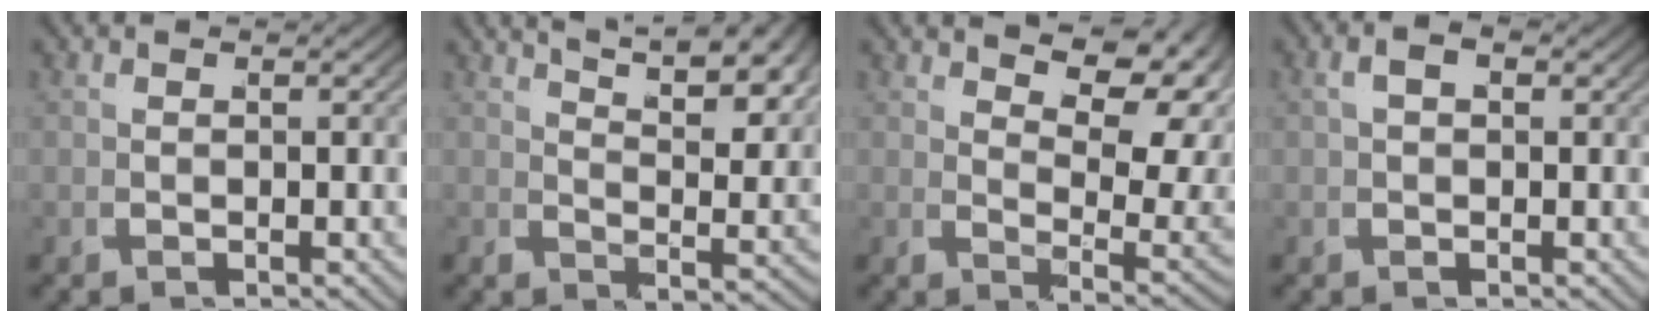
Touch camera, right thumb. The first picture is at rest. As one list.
[{"total": 7.3, "force": [5.5, 2.1, 4.3], "torque": [-0.049, 0.013, 0.088]}, {"total": 7.9, "force": [3.7, 3.6, 6.1], "torque": [-0.079, -0.005, 0.069]}, {"total": 1.4, "force": [0.4, 0.6, 1.2], "torque": [-0.028, 0.004, 0.009]}]